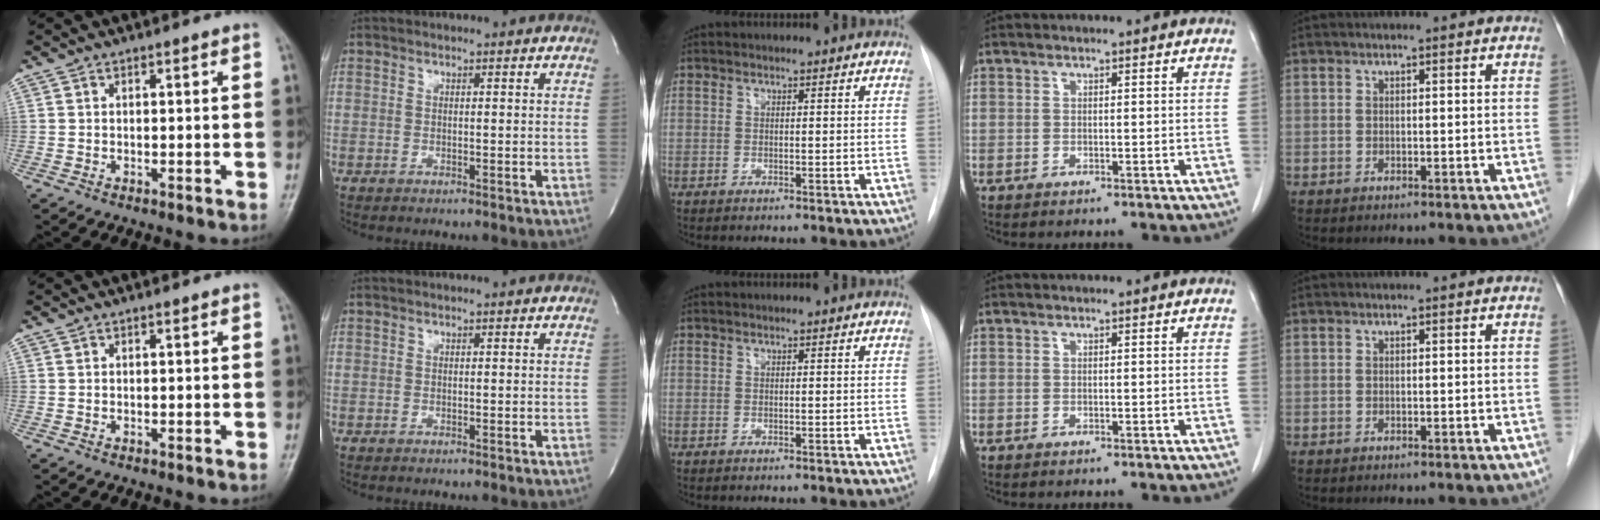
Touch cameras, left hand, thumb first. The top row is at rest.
{}